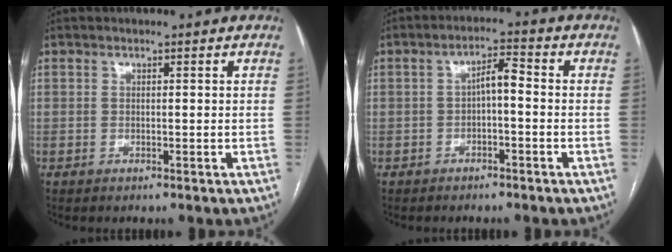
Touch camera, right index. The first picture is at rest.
{"total": 3.7, "force": [-0.6, 1.1, 3.5], "torque": [-0.058, 0.018, -0.008]}